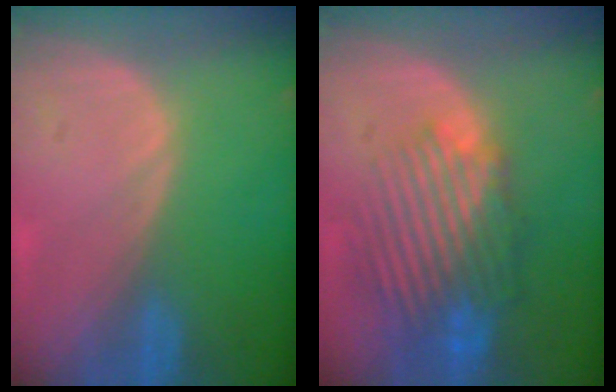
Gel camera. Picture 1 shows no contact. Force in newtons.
{"total": 10.2, "press": 9.1, "slide": 4.7}